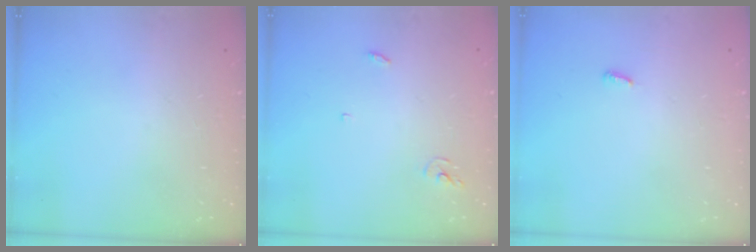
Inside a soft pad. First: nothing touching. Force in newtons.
{"total": 3.3, "press": 3.2, "slide": 0.3}
{"total": 2.9, "press": 2.9, "slide": 0.2}